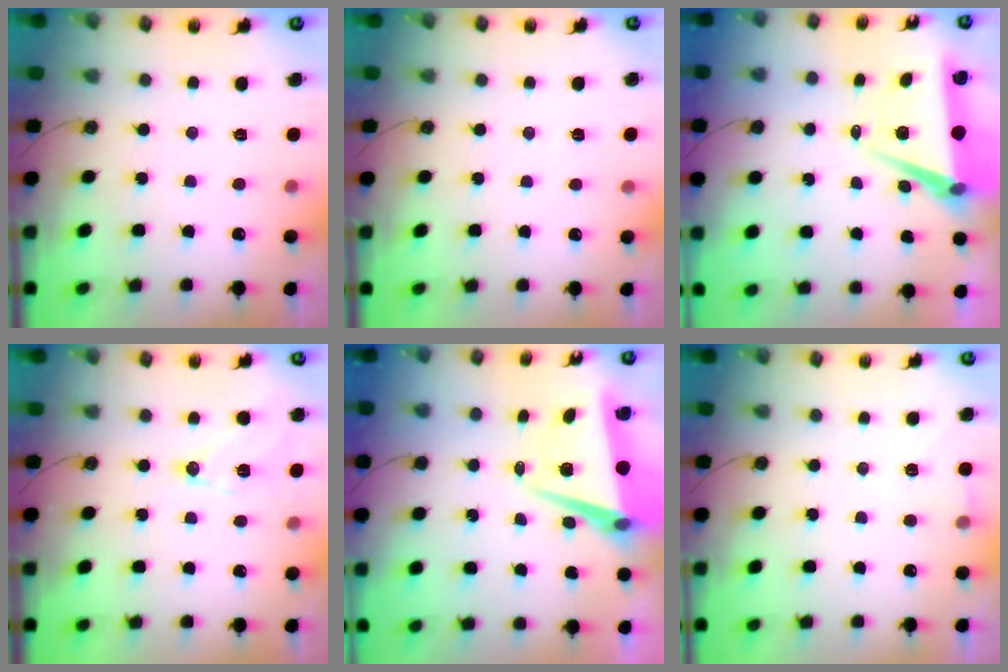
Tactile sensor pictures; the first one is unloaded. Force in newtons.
{"total": 4.3, "press": 0.8, "slide": 4.3}
{"total": 7.1, "press": 5.6, "slide": 4.3}
{"total": 11.7, "press": 11.7, "slide": 0.7}
{"total": 8.3, "press": 8.1, "slide": 2.0}
{"total": 6.3, "press": 4.5, "slide": 4.3}